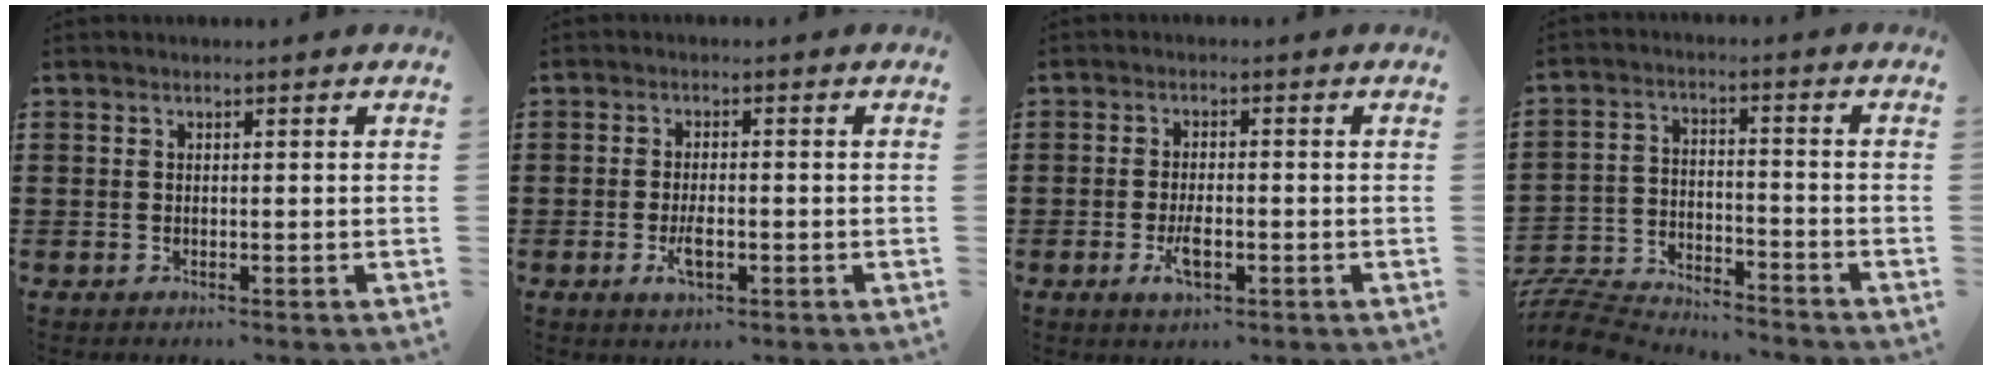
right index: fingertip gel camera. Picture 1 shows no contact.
{"total": 3.3, "force": [-1.1, 1.2, 2.8], "torque": [-0.055, 0.000, -0.021]}
{"total": 3.7, "force": [-1.3, 1.4, 3.1], "torque": [-0.066, -0.001, -0.028]}
{"total": 7.7, "force": [-7.5, 1.1, 1.1], "torque": [-0.034, 0.011, -0.153]}